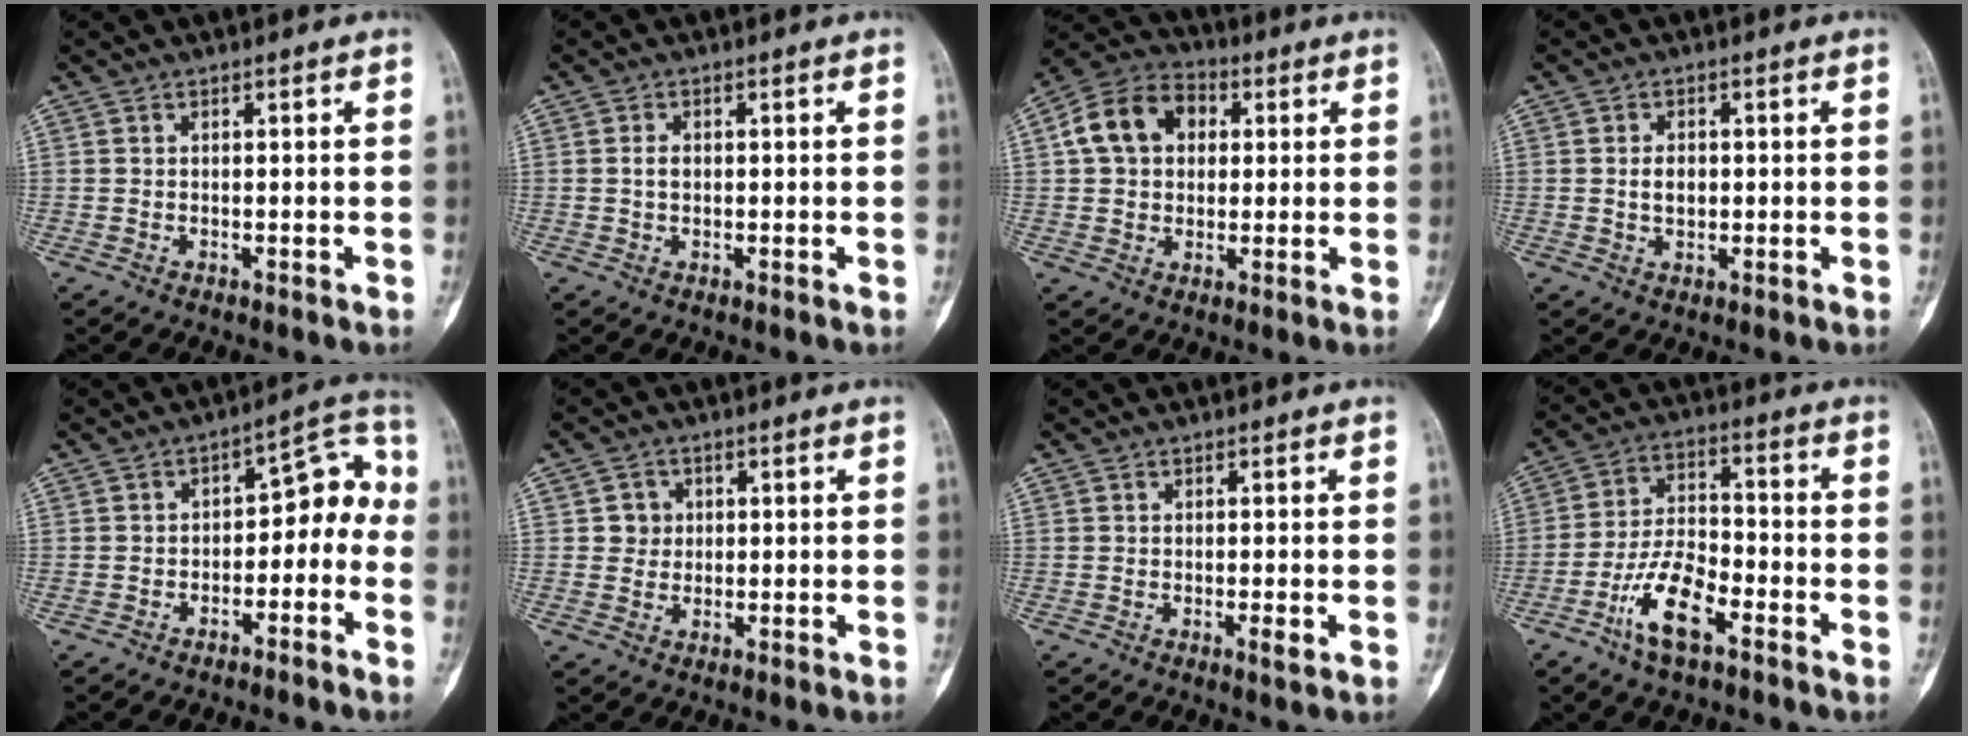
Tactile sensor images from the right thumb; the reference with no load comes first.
{"total": 1.7, "force": [0.1, 1.2, 1.3], "torque": [-0.019, 0.004, 0.000]}
{"total": 12.1, "force": [2.6, 9.2, 7.4], "torque": [-0.111, 0.018, 0.034]}
{"total": 3.0, "force": [0.1, 2.1, 2.2], "torque": [-0.029, 0.002, 0.001]}
{"total": 9.2, "force": [-3.5, 5.7, 6.4], "torque": [-0.048, 0.064, -0.054]}
{"total": 3.2, "force": [0.7, 3.1, 0.6], "torque": [0.011, 0.003, 0.007]}
{"total": 1.4, "force": [-0.4, 0.2, 1.4], "torque": [-0.021, -0.005, -0.005]}
{"total": 10.9, "force": [-5.8, 4.3, 8.2], "torque": [-0.157, 0.032, -0.109]}